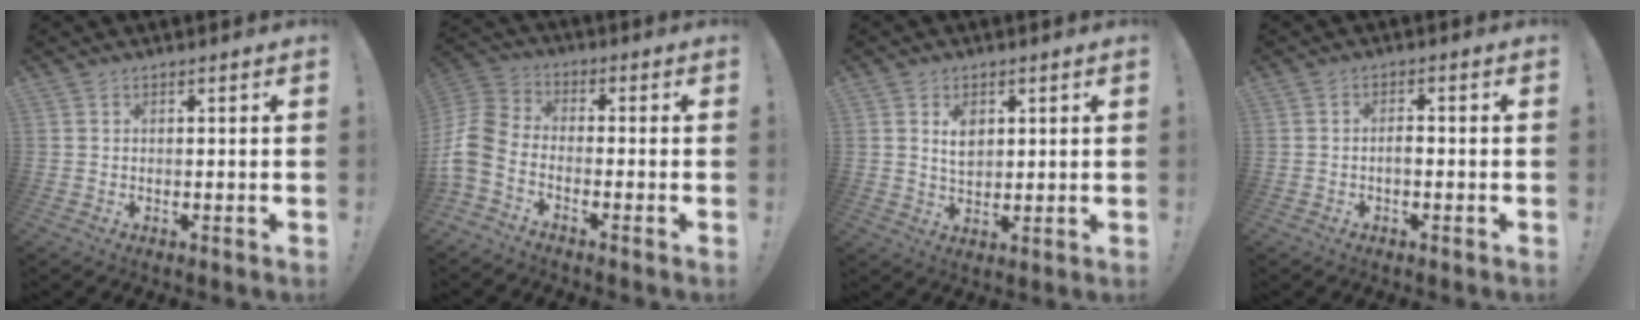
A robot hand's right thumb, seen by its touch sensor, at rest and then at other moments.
{"total": 9.6, "force": [-4.9, 6.0, 5.7], "torque": [-0.139, 0.027, -0.090]}
{"total": 5.2, "force": [1.8, 3.8, 3.0], "torque": [-0.035, -0.005, 0.029]}
{"total": 2.2, "force": [-0.8, 1.0, 1.8], "torque": [-0.037, 0.007, -0.013]}